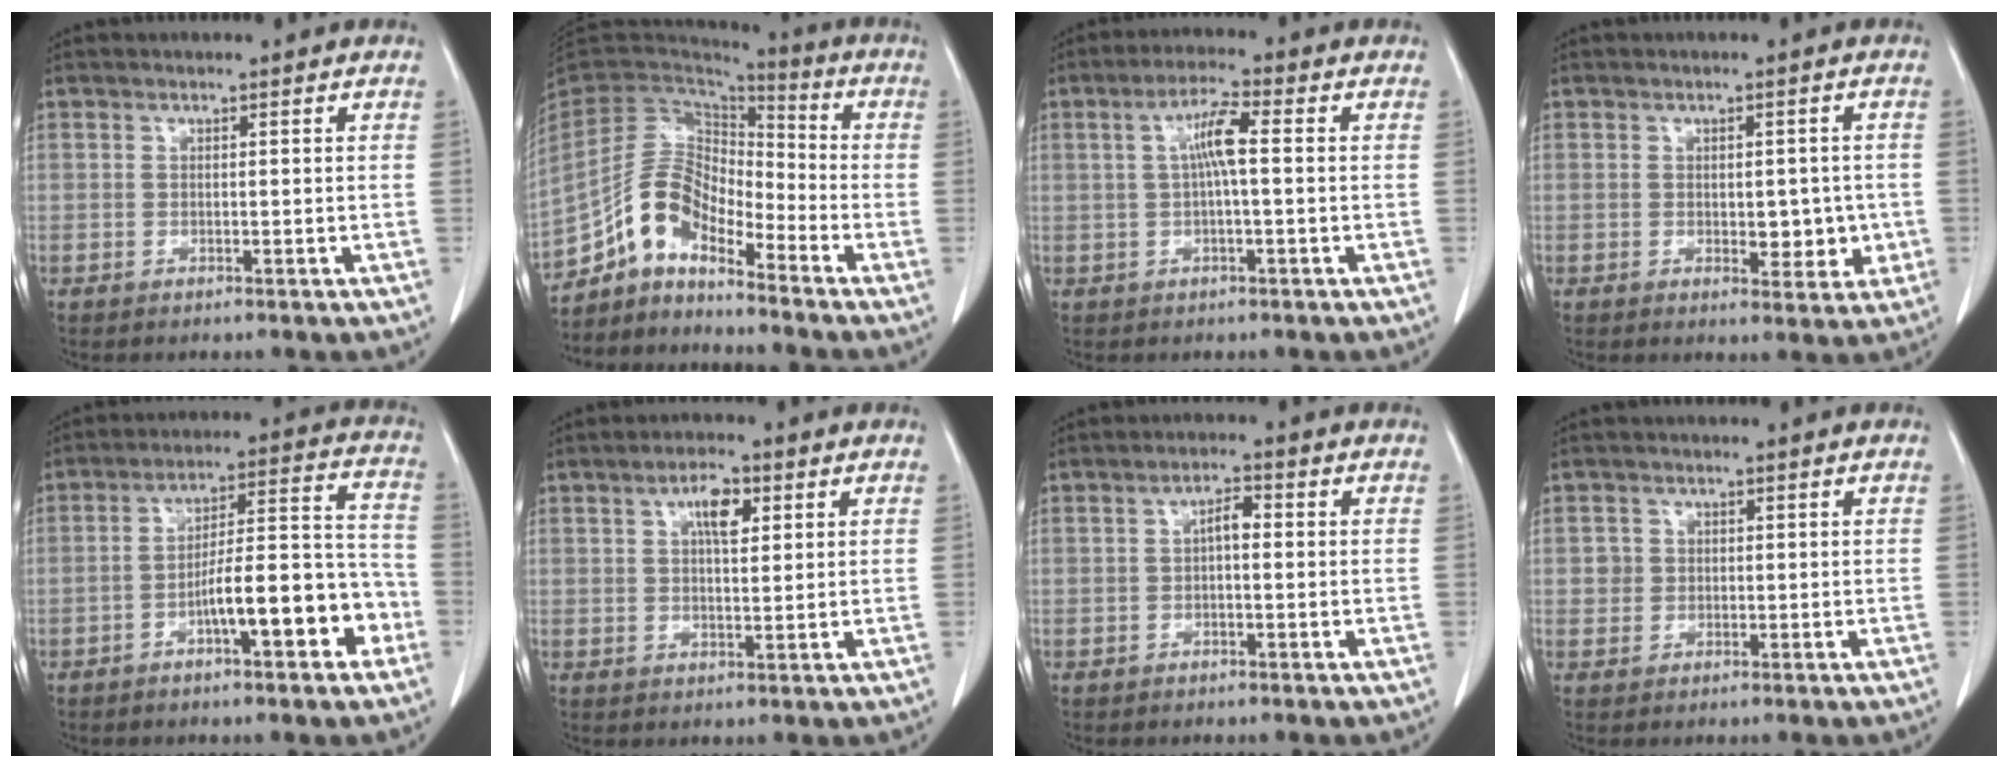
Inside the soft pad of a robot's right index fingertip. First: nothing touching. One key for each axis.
{"total": 10.1, "fx": -7.8, "fy": 4.0, "fz": 5.1, "tx": -0.102, "ty": 0.041, "tz": -0.148}
{"total": 5.2, "fx": 0.6, "fy": 0.5, "fz": 5.1, "tx": -0.095, "ty": 0.012, "tz": 0.009}
{"total": 4.8, "fx": -0.5, "fy": 2.7, "fz": 3.9, "tx": -0.036, "ty": 0.000, "tz": 0.001}
{"total": 12.3, "fx": -5.1, "fy": 2.7, "fz": 10.8, "tx": -0.160, "ty": 0.033, "tz": -0.074}
{"total": 4.7, "fx": 1.9, "fy": 1.6, "fz": 4.0, "tx": -0.070, "ty": 0.004, "tz": 0.031}
{"total": 2.6, "fx": 0.0, "fy": 0.9, "fz": 2.4, "tx": -0.038, "ty": 0.010, "tz": -0.002}
{"total": 1.8, "fx": 0.3, "fy": 1.7, "fz": 0.1, "tx": 0.007, "ty": 0.003, "tz": 0.001}